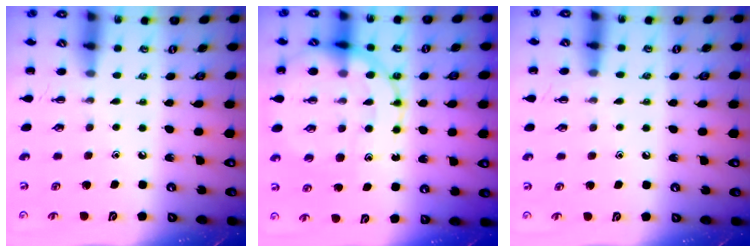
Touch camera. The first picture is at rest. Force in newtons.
{"total": 22.9, "press": 22.7, "slide": 3.3}
{"total": 8.8, "press": 8.4, "slide": 2.4}